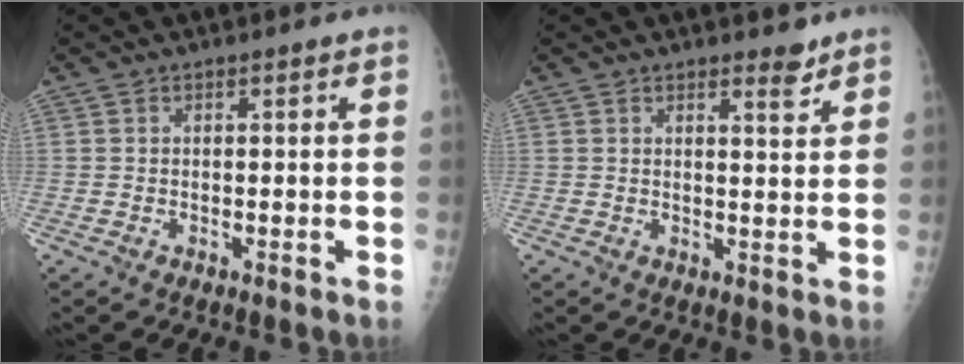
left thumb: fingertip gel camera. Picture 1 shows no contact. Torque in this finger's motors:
{"motor_torque": [-0.13, -0.04, -0.07, -0.10, 0.03]}